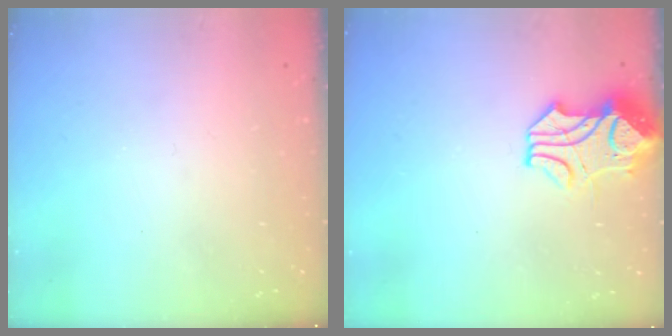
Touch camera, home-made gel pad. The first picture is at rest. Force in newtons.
{"total": 2.2, "press": 1.9, "slide": 1.1}